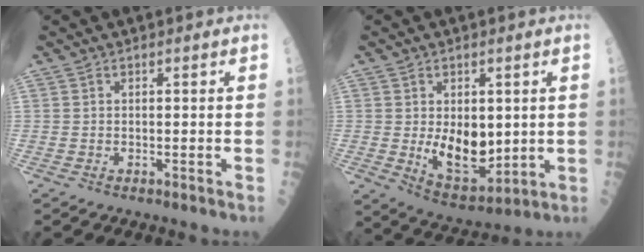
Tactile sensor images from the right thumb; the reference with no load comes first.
{"total": 10.9, "force": [0.2, 6.6, 8.7], "torque": [-0.098, -0.024, 0.024]}